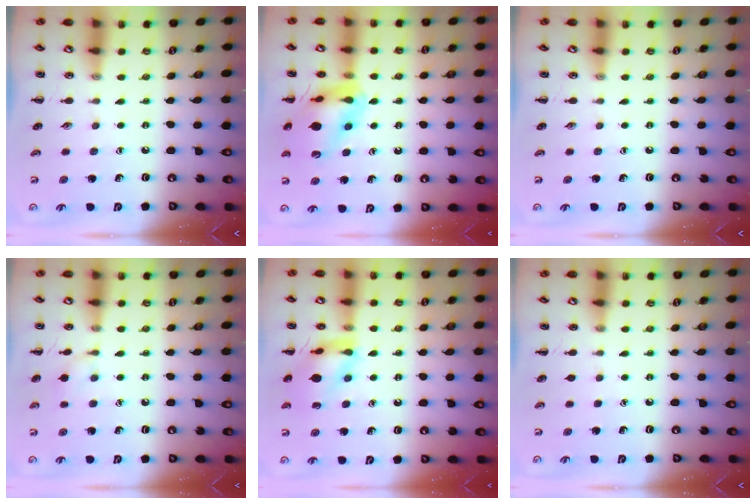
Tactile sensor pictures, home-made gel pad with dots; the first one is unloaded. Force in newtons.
{"total": 16.3, "press": 16.3, "slide": 1.7}
{"total": 0.0}
{"total": 6.8, "press": 6.5, "slide": 1.9}
{"total": 13.8, "press": 13.8, "slide": 1.5}
{"total": 0.0}